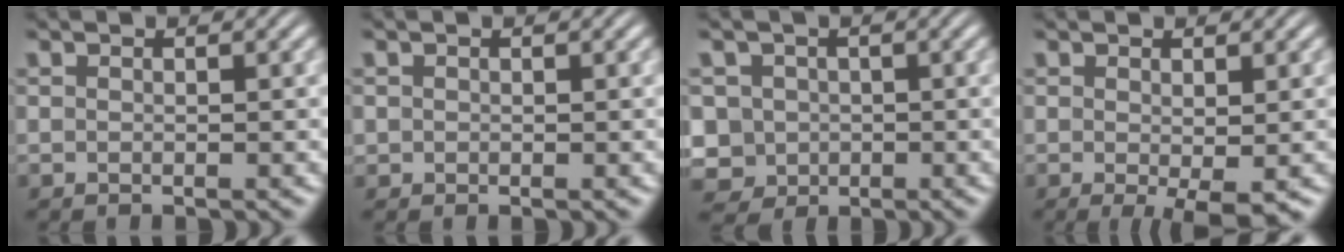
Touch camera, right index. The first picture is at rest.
{"total": 0.7, "force": [0.0, 0.7, 0.1], "torque": [-0.004, -0.009, 0.004]}
{"total": 9.4, "force": [-2.2, 8.6, 3.0], "torque": [-0.089, -0.050, -0.026]}
{"total": 3.9, "force": [-2.1, 0.8, 3.2], "torque": [-0.044, -0.024, -0.017]}